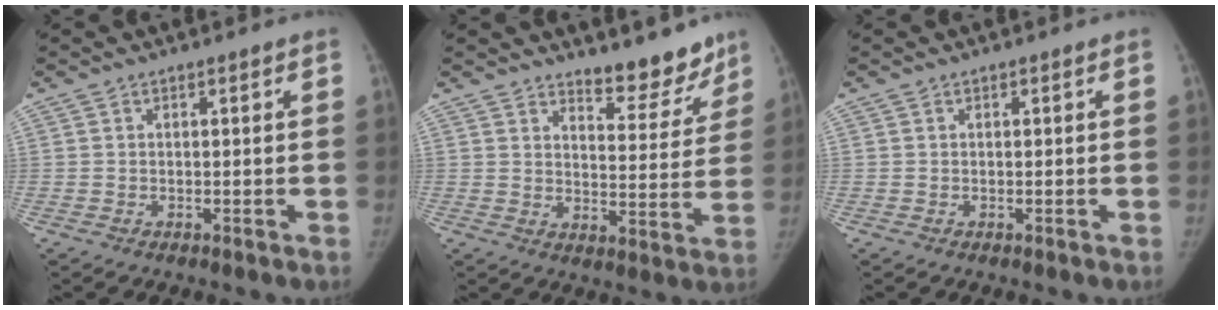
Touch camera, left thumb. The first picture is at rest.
{"total": 9.3, "force": [8.1, 3.1, 3.5], "torque": [-0.008, -0.069, 0.116]}
{"total": 0.0}